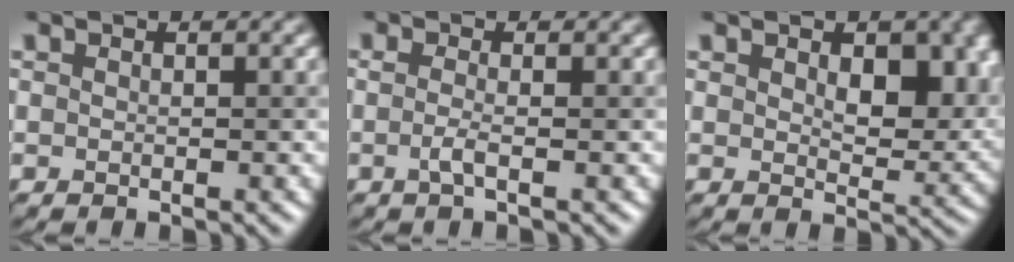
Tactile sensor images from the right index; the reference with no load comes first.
{"total": 1.2, "force": [-0.3, 0.4, 1.1], "torque": [-0.020, -0.004, -0.008]}
{"total": 6.8, "force": [2.0, 3.9, 5.1], "torque": [-0.066, -0.009, 0.043]}